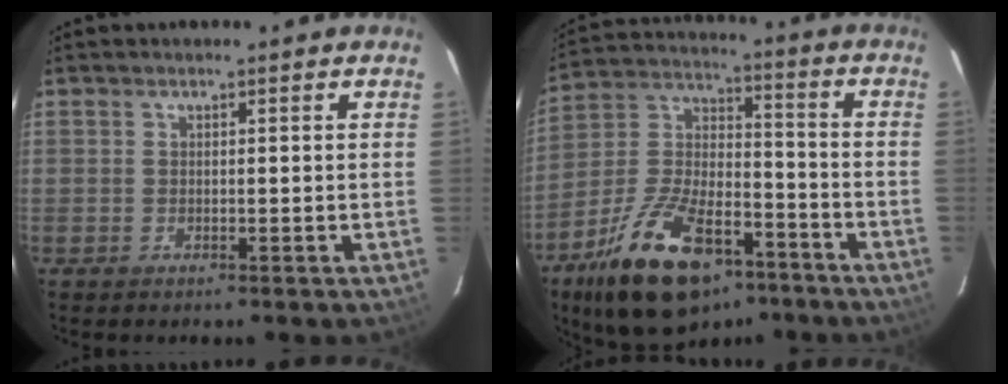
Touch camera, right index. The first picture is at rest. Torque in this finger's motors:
{"motor_torque": [1.04, -0.94, 0.93, 0.21]}